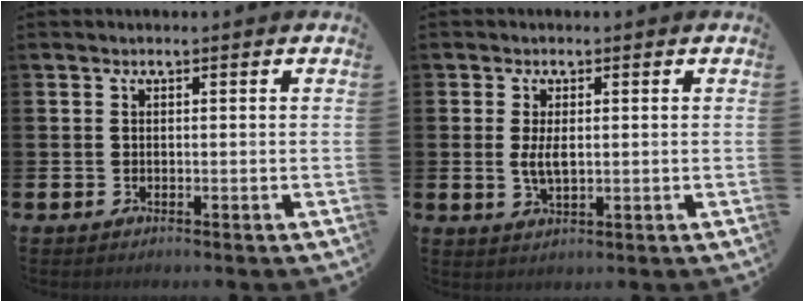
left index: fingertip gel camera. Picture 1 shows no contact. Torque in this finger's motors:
{"motor_torque": [0.85, 0.04, 0.15, 0.16]}